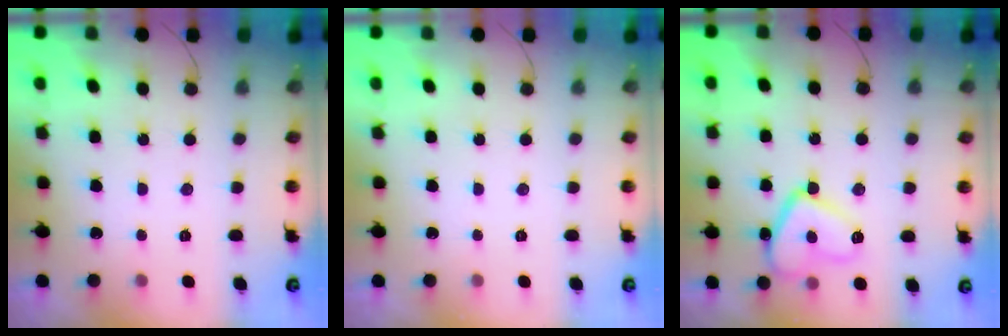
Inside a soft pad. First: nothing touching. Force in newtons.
{"total": 0.0}
{"total": 11.3, "press": 11.2, "slide": 1.3}